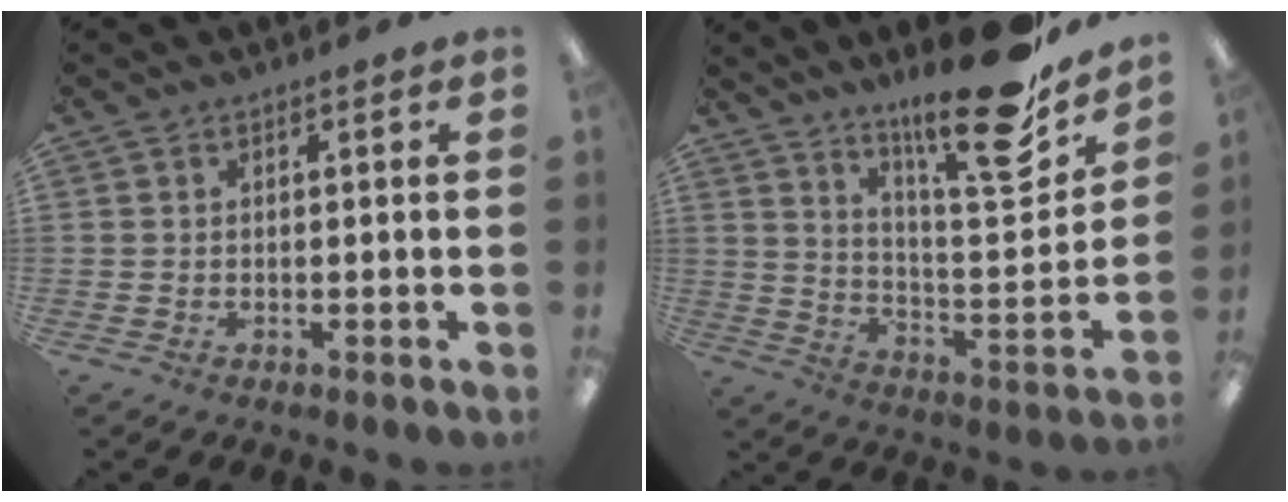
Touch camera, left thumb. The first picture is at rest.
{"total": 21.0, "force": [16.6, 3.9, 12.3], "torque": [-0.188, -0.120, 0.265]}